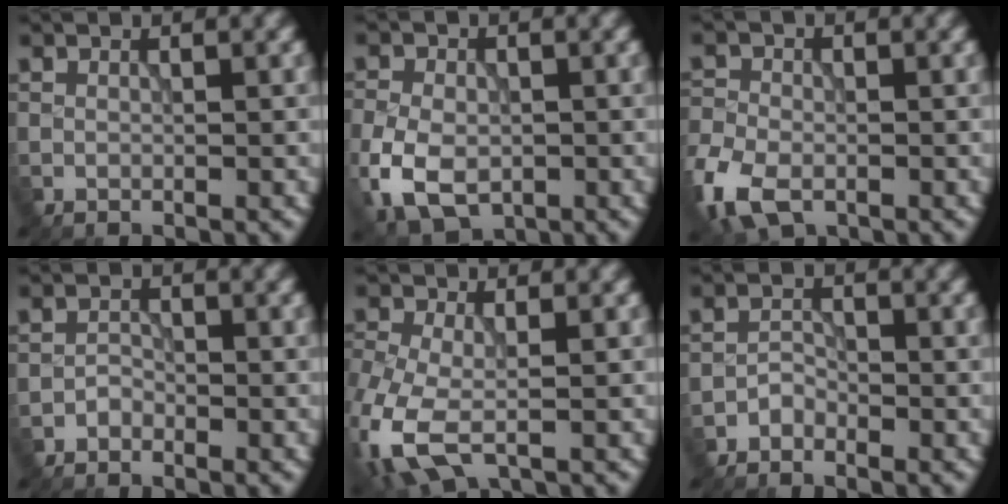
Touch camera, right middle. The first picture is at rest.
{"total": 7.1, "force": [-2.7, 4.8, 4.5], "torque": [-0.103, -0.019, -0.055]}
{"total": 6.9, "force": [-3.4, 4.3, 4.2], "torque": [-0.104, -0.017, -0.077]}
{"total": 1.0, "force": [-0.8, 0.5, 0.1], "torque": [-0.001, 0.002, -0.017]}
{"total": 6.7, "force": [-2.4, 4.0, 4.8], "torque": [-0.131, -0.022, -0.052]}
{"total": 1.2, "force": [-1.1, 0.6, 0.1], "torque": [0.001, 0.005, -0.022]}